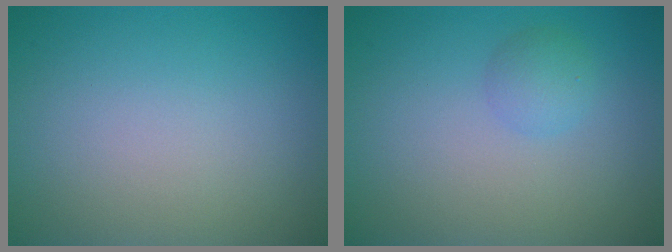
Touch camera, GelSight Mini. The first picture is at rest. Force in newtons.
{"total": 1.6, "press": 1.5, "slide": 0.1}